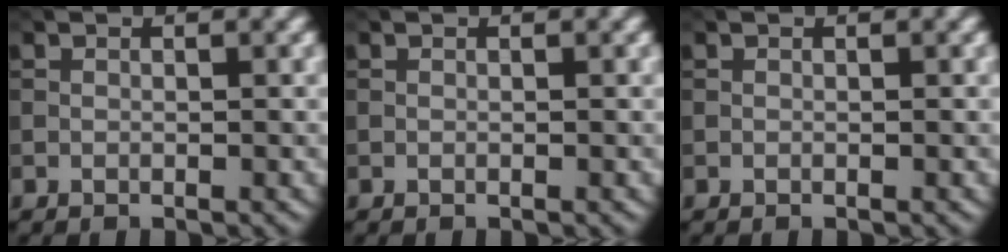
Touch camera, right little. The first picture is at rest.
{"total": 0.0}
{"total": 0.0}